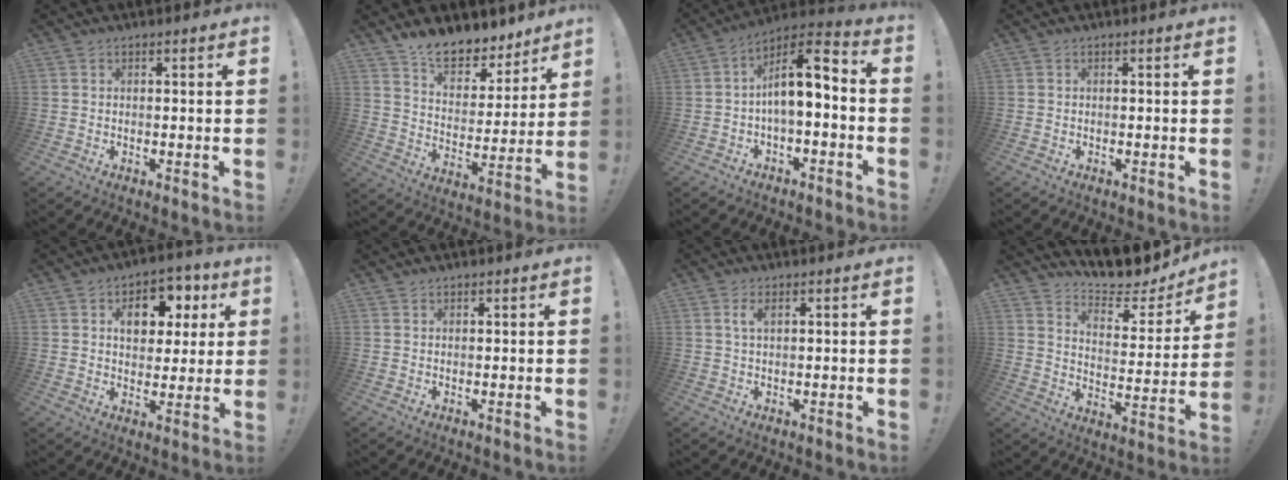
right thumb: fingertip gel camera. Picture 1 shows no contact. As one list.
[{"total": 11.2, "force": [9.8, 4.2, 3.4], "torque": [-0.063, -0.082, 0.180]}, {"total": 9.8, "force": [0.0, 3.5, 9.2], "torque": [-0.148, -0.003, -0.001]}, {"total": 0.0}, {"total": 10.7, "force": [4.0, 7.7, 6.3], "torque": [-0.074, -0.015, 0.071]}, {"total": 0.8, "force": [0.8, 0.3, 0.1], "torque": [0.004, -0.004, 0.014]}, {"total": 2.6, "force": [1.2, 0.9, 2.1], "torque": [-0.038, -0.001, 0.020]}, {"total": 11.6, "force": [10.7, 2.7, 3.6], "torque": [-0.061, -0.096, 0.183]}]